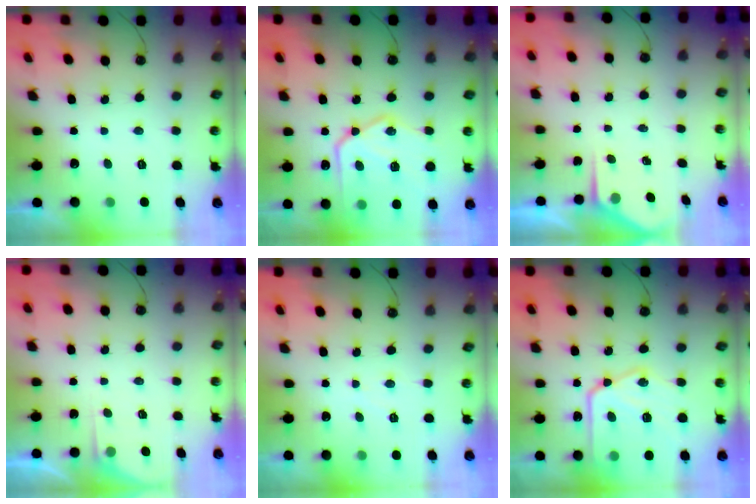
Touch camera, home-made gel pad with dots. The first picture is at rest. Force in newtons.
{"total": 20.4, "press": 20.3, "slide": 1.6}
{"total": 2.8, "press": 2.8, "slide": 0.4}
{"total": 3.3, "press": 3.3, "slide": 0.4}
{"total": 4.3, "press": 4.2, "slide": 0.7}
{"total": 19.9, "press": 19.8, "slide": 2.0}